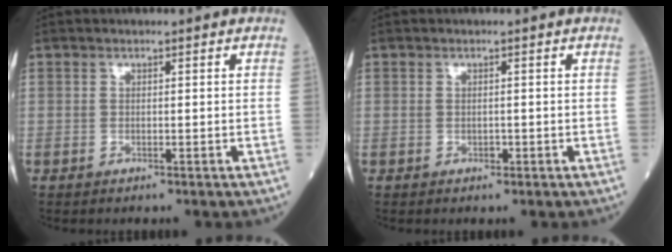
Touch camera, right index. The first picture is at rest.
{"total": 0.8, "force": [-0.2, 0.5, 0.6], "torque": [-0.012, -0.001, -0.002]}